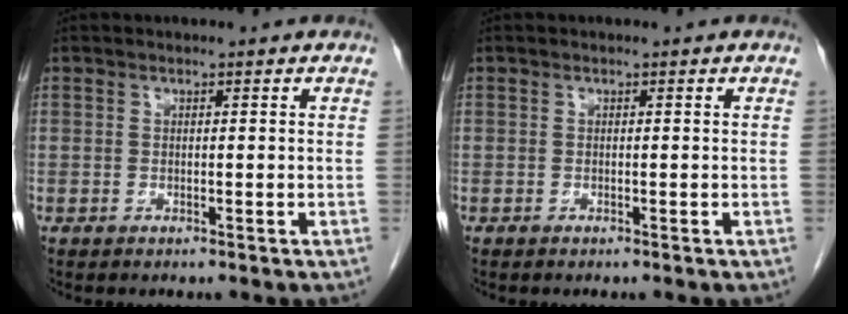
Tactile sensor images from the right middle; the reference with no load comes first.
{"total": 0.0}